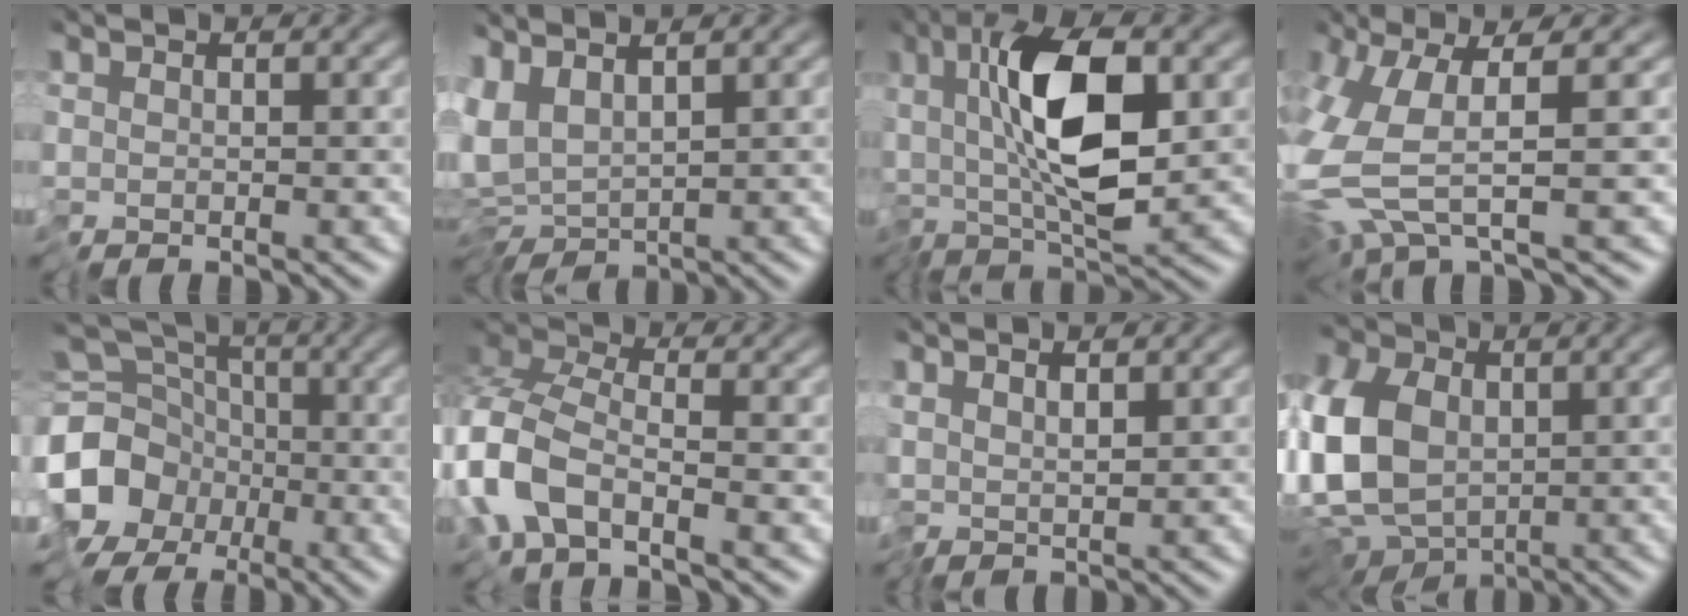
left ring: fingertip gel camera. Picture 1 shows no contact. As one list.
[{"total": 5.4, "force": [0.9, 2.7, 4.6], "torque": [-0.101, -0.006, 0.029]}, {"total": 8.9, "force": [1.0, 3.3, 8.2], "torque": [-0.148, 0.010, 0.012]}, {"total": 5.6, "force": [-0.4, 1.4, 5.4], "torque": [-0.145, -0.012, -0.005]}, {"total": 12.0, "force": [-4.3, 10.0, 4.9], "torque": [-0.117, -0.011, -0.101]}, {"total": 6.3, "force": [-3.5, 2.9, 4.4], "torque": [-0.111, 0.009, -0.087]}, {"total": 1.9, "force": [1.1, 0.6, 1.5], "torque": [-0.035, 0.005, 0.022]}, {"total": 12.2, "force": [0.2, 8.8, 8.6], "torque": [-0.203, -0.022, 0.009]}]